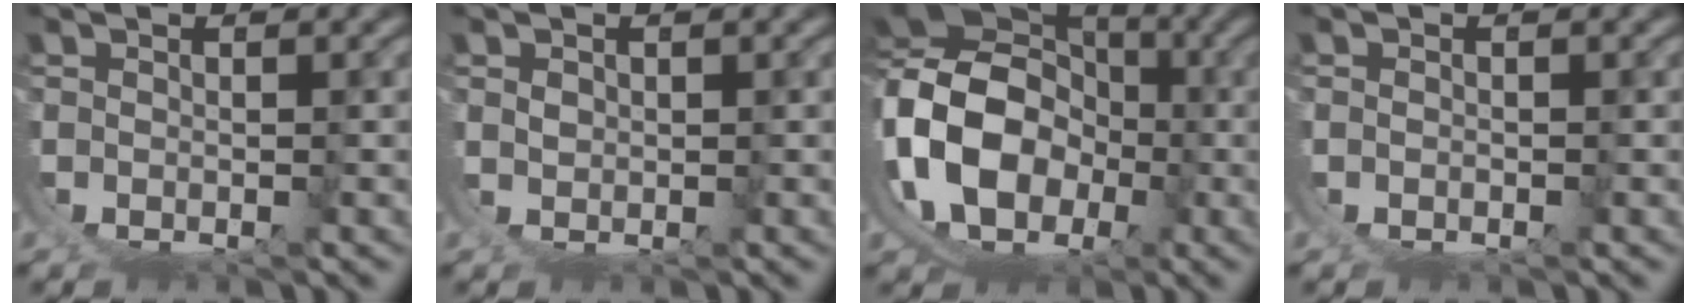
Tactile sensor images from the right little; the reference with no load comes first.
{"total": 1.4, "force": [1.4, 0.1, -0.1], "torque": [0.002, 0.006, 0.022]}
{"total": 19.1, "force": [2.1, 15.8, 10.4], "torque": [-0.257, -0.045, 0.045]}
{"total": 0.7, "force": [-0.2, 0.6, 0.2], "torque": [-0.004, 0.001, -0.004]}